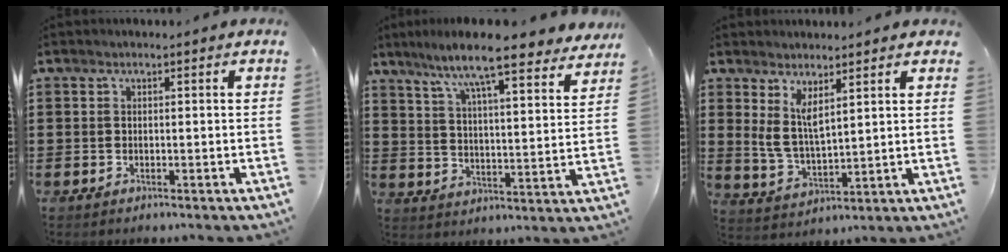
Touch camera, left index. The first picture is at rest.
{"total": 9.5, "force": [8.2, 0.4, 4.7], "torque": [-0.116, -0.052, 0.134]}
{"total": 5.8, "force": [3.0, 2.4, 4.4], "torque": [-0.102, -0.004, 0.051]}